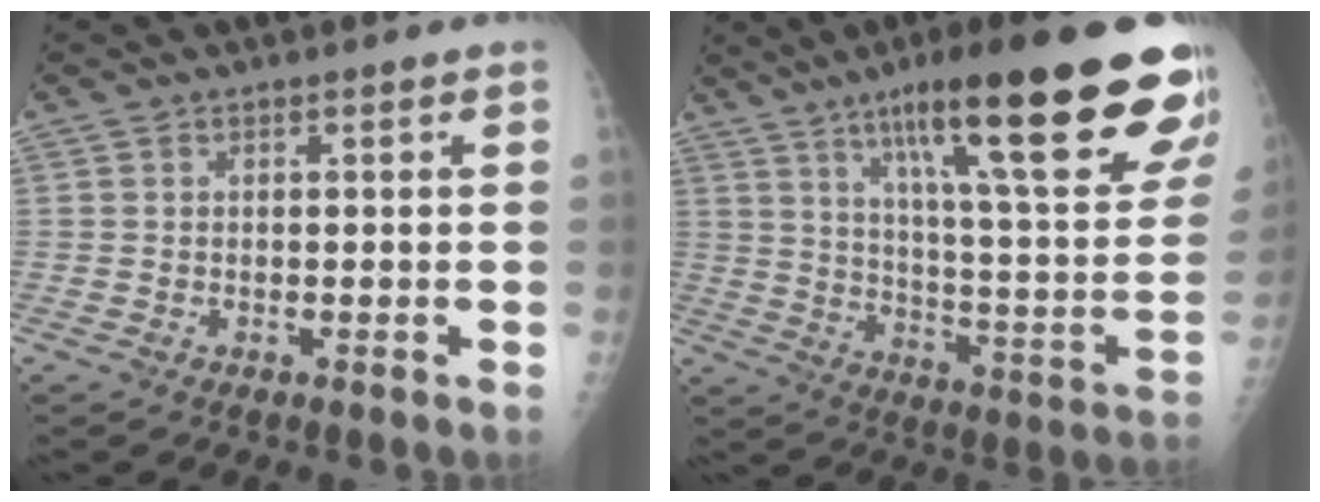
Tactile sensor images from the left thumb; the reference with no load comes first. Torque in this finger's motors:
{"motor_torque": [3.38, 1.63, 2.02, -0.75, 0.56]}